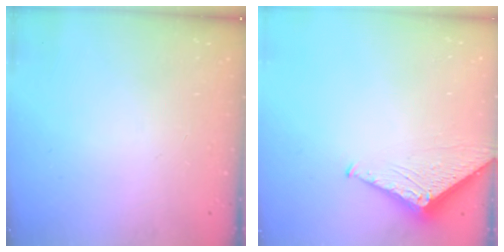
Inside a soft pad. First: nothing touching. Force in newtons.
{"total": 3.8, "press": 3.8, "slide": 0.5}